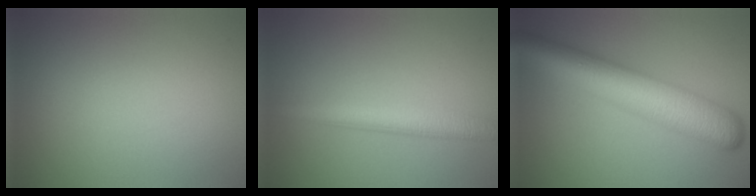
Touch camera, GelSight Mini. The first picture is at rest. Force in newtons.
{"total": 3.4, "press": 3.4, "slide": 0.1}
{"total": 9.2, "press": 9.2, "slide": 0.1}